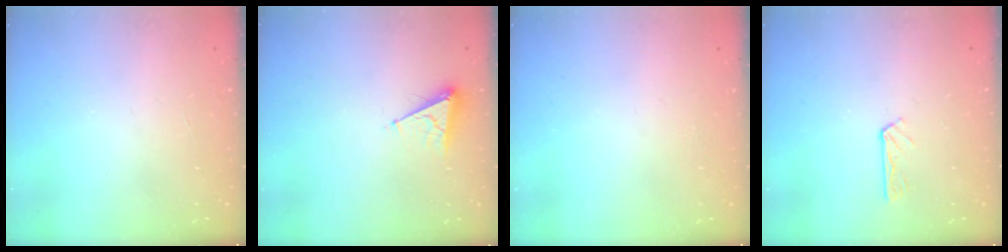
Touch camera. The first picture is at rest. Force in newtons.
{"total": 5.4, "press": 5.3, "slide": 0.6}
{"total": 0.0}
{"total": 2.9, "press": 2.9, "slide": 0.3}